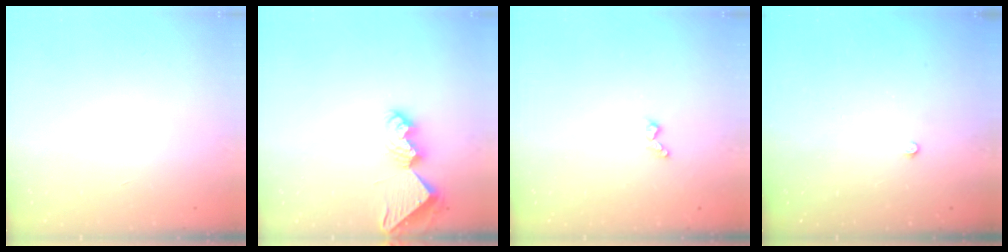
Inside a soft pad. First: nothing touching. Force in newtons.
{"total": 10.7, "press": 10.7, "slide": 0.3}
{"total": 3.8, "press": 3.8, "slide": 0.6}
{"total": 2.3, "press": 2.3, "slide": 0.4}